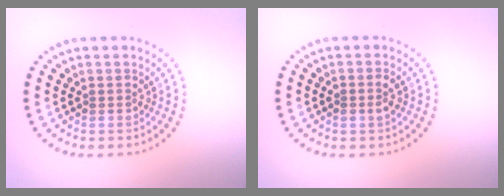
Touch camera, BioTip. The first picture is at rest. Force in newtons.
{"total": 1.2, "press": 1.2, "slide": 0.1}